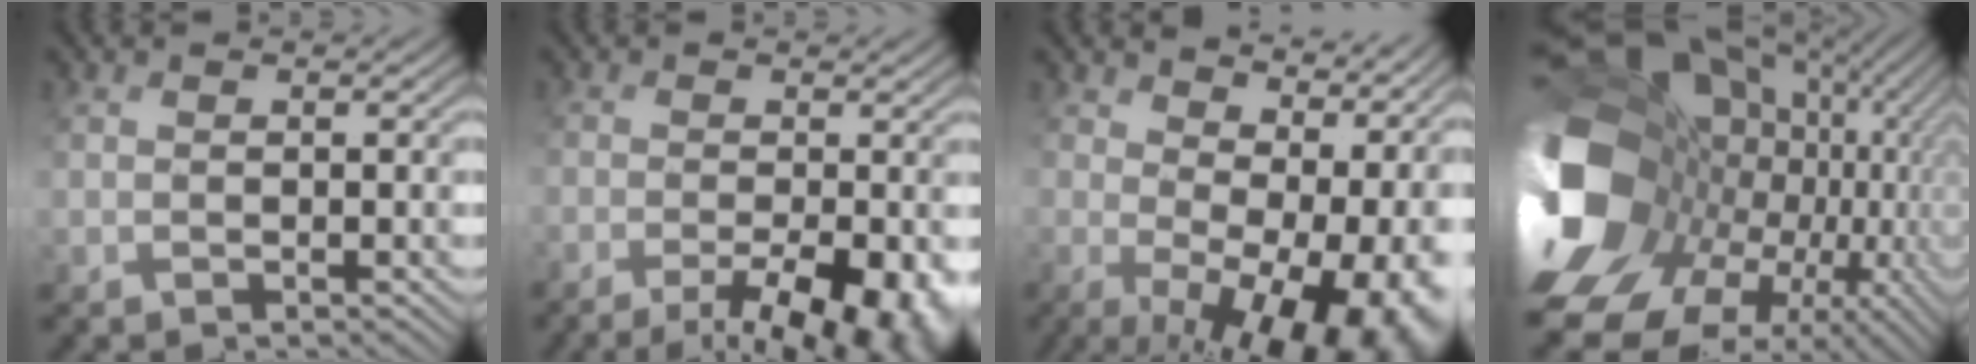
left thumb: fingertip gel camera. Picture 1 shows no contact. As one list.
[{"total": 9.8, "force": [-5.0, 3.3, 7.7], "torque": [-0.124, -0.011, -0.072]}, {"total": 16.5, "force": [1.2, 9.8, 13.2], "torque": [-0.150, -0.022, 0.058]}, {"total": 21.9, "force": [-2.8, 17.3, 13.1], "torque": [-0.301, -0.066, -0.024]}]